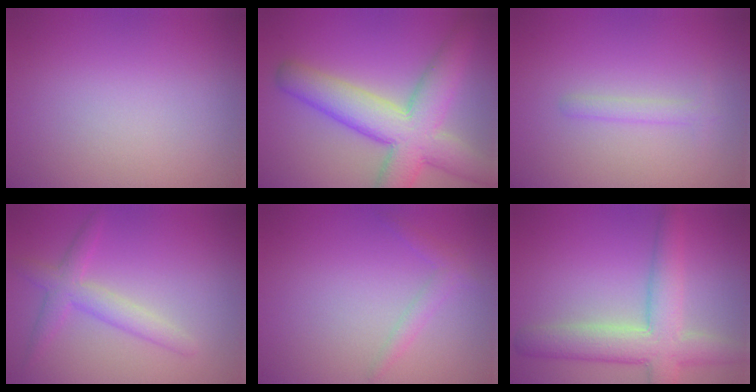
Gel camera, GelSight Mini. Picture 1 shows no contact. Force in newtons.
{"total": 8.7, "press": 8.7, "slide": 0.3}
{"total": 1.2, "press": 1.2, "slide": 0.1}
{"total": 3.0, "press": 3.0, "slide": 0.1}
{"total": 0.7, "press": 0.7, "slide": 0.0}
{"total": 6.3, "press": 6.3, "slide": 0.3}